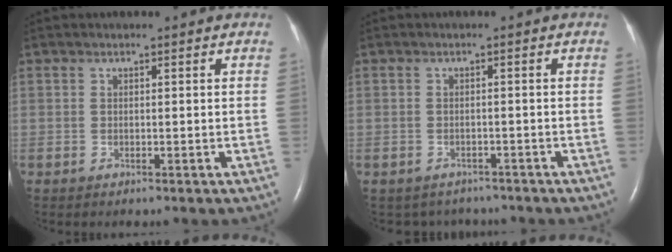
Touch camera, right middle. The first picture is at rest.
{"total": 4.6, "force": [-4.0, 2.2, -0.1], "torque": [0.001, 0.007, -0.048]}